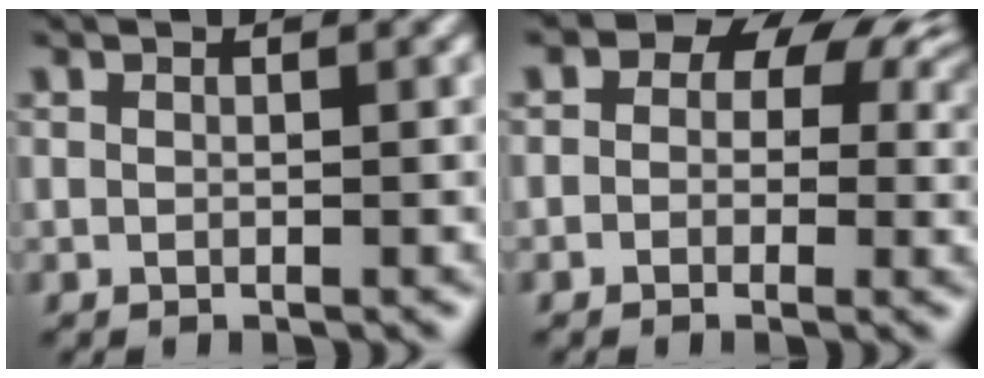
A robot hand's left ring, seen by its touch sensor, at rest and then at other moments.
{"total": 9.4, "force": [2.6, 7.1, 5.5], "torque": [-0.065, 0.037, 0.017]}